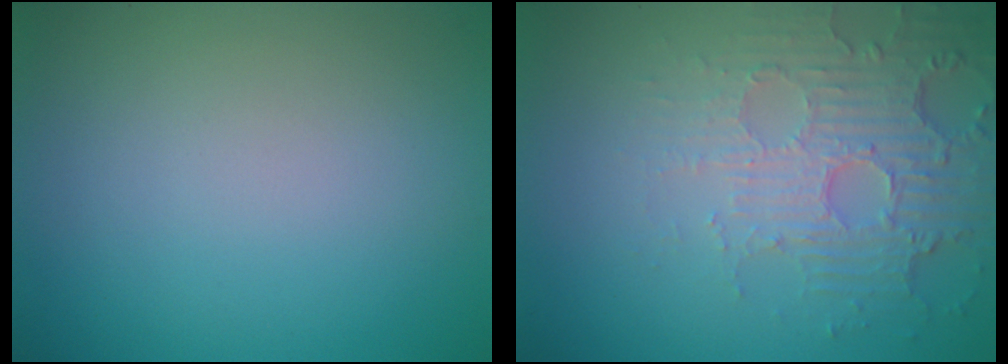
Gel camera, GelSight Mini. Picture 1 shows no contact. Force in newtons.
{"total": 5.5, "press": 3.7, "slide": 4.0}